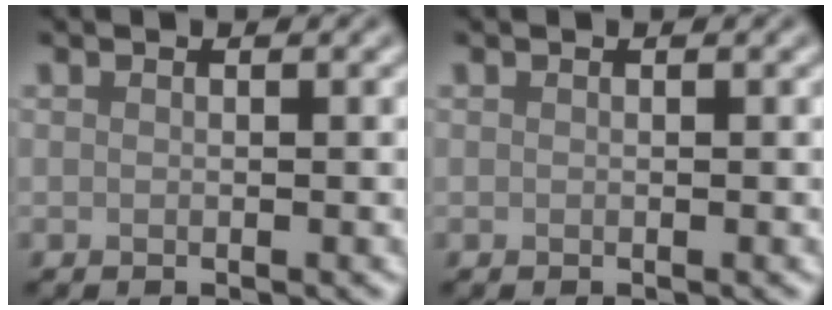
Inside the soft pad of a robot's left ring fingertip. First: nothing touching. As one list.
[{"total": 0.0}]